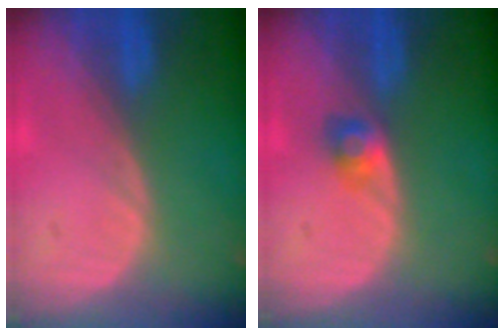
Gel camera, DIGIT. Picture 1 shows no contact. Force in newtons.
{"total": 2.4, "press": 2.3, "slide": 0.9}